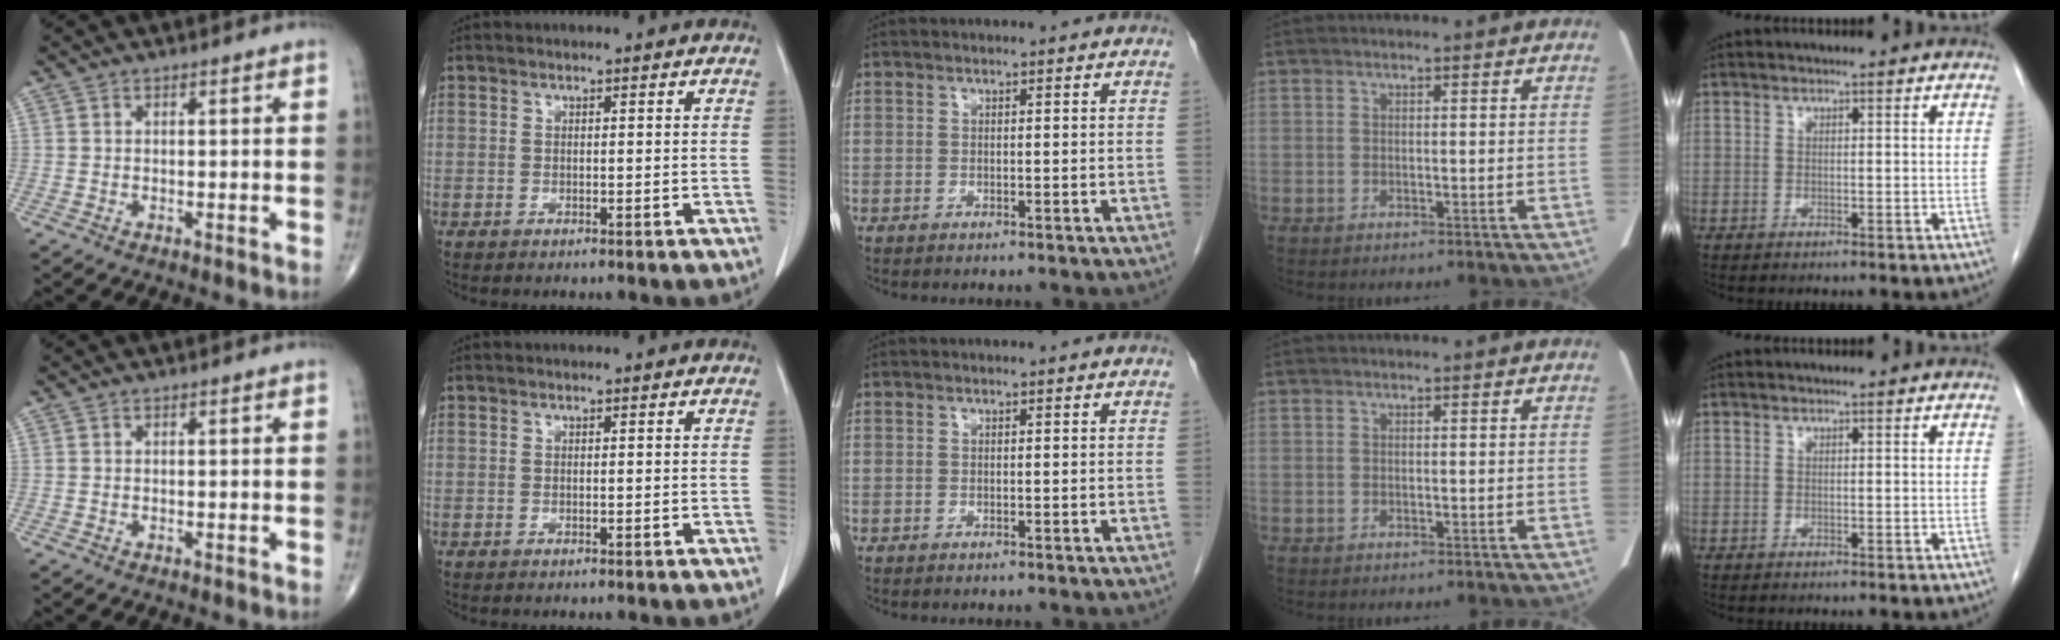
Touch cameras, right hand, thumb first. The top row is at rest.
{}